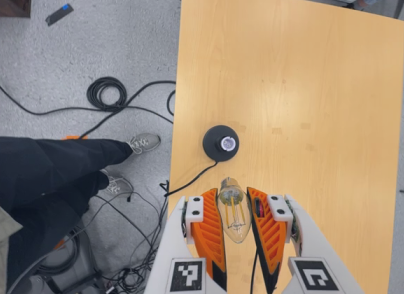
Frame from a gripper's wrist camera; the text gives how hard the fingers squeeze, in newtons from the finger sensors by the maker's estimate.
{"total": 21.3, "left": 24.1, "right": 18.4}